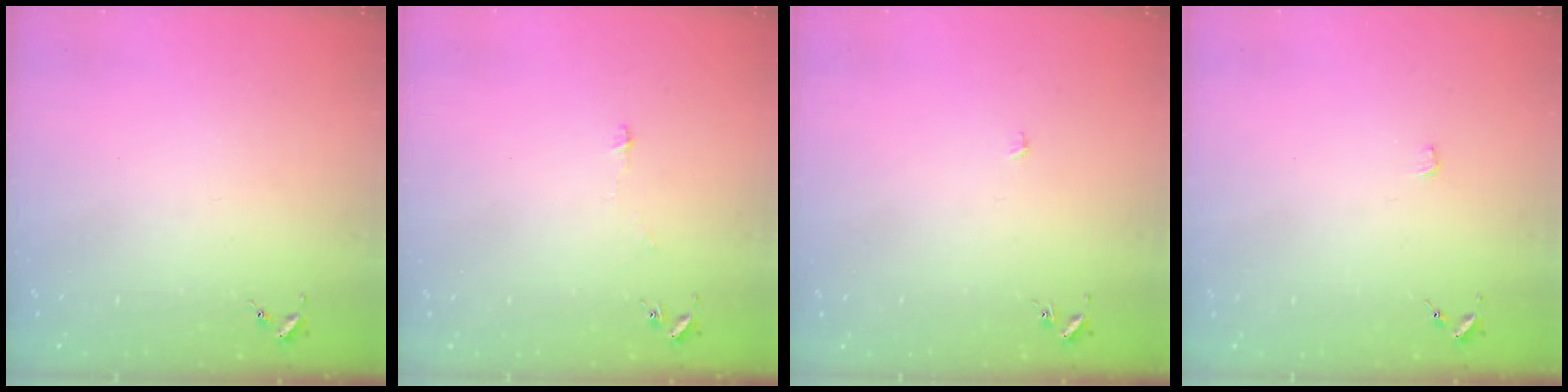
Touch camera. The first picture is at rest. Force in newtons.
{"total": 3.6, "press": 3.6, "slide": 0.3}
{"total": 2.1, "press": 2.1, "slide": 0.1}
{"total": 1.3, "press": 1.3, "slide": 0.1}